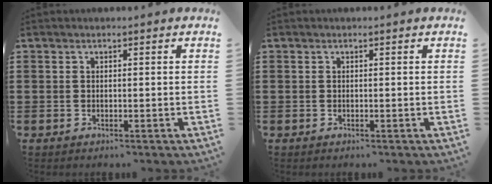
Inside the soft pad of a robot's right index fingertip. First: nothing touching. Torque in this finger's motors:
{"motor_torque": [1.45, 0.69, 0.00, -0.01]}